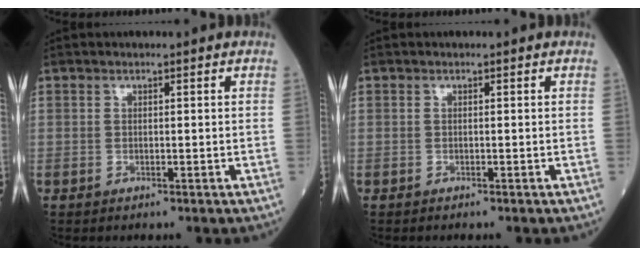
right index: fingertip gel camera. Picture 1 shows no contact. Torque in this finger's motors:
{"motor_torque": [-0.21, -0.11, -0.04, -0.01]}